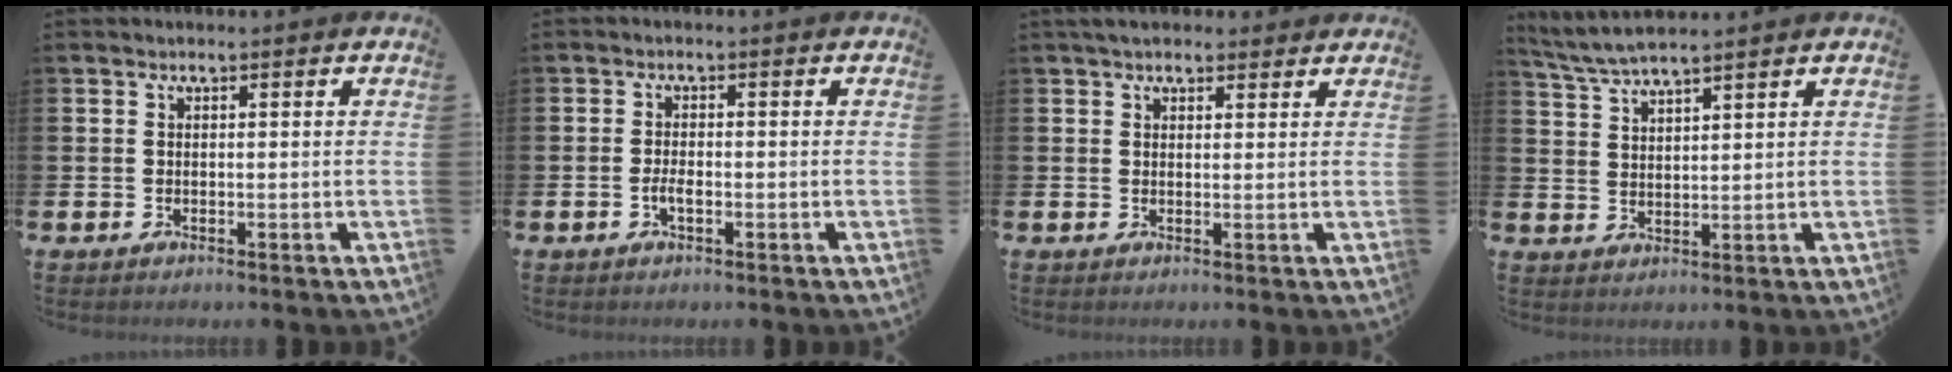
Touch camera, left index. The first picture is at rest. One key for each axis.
{"total": 1.7, "fx": -0.6, "fy": 0.6, "fz": 1.4, "tx": -0.025, "ty": 0.000, "tz": -0.012}
{"total": 2.9, "fx": 2.7, "fy": 1.1, "fz": 0.5, "tx": -0.003, "ty": -0.007, "tz": 0.046}
{"total": 4.5, "fx": 4.2, "fy": 0.0, "fz": 1.5, "tx": -0.046, "ty": -0.014, "tz": 0.077}